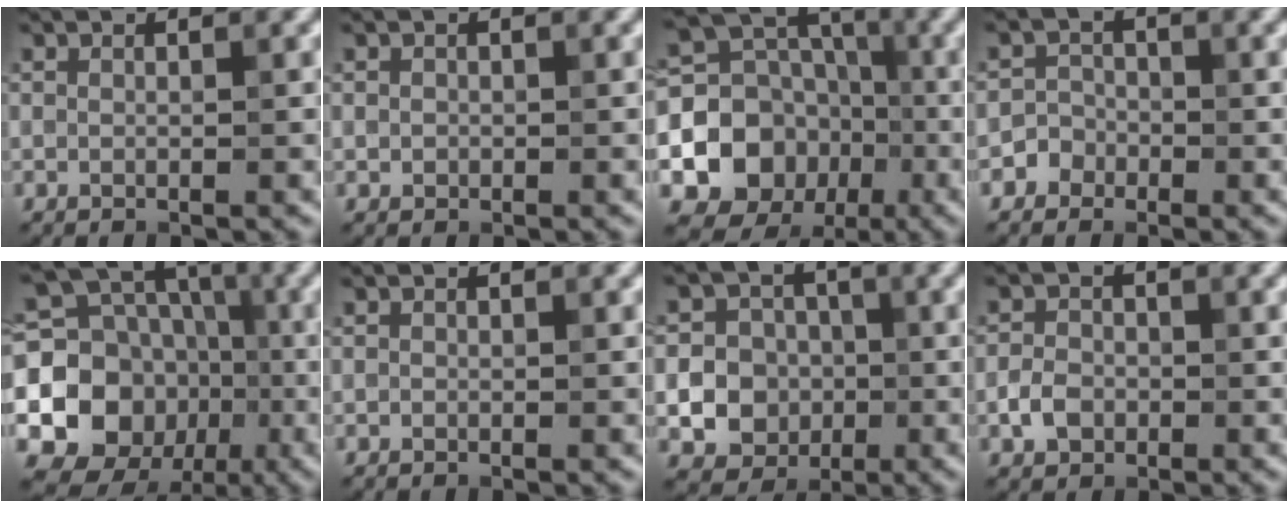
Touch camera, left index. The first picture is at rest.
{"total": 0.6, "force": [0.0, 0.6, 0.1], "torque": [0.004, -0.002, -0.001]}
{"total": 9.3, "force": [-2.1, 8.0, 4.1], "torque": [-0.079, -0.005, -0.041]}
{"total": 1.9, "force": [-1.1, 1.6, -0.1], "torque": [0.026, 0.007, -0.025]}
{"total": 12.4, "force": [-1.6, 10.6, 6.1], "torque": [-0.131, -0.012, -0.042]}
{"total": 0.0}
{"total": 11.1, "force": [-2.6, 10.4, 3.0], "torque": [-0.057, -0.009, -0.065]}
{"total": 2.3, "force": [-0.9, 1.8, 1.1], "torque": [-0.017, 0.001, -0.022]}